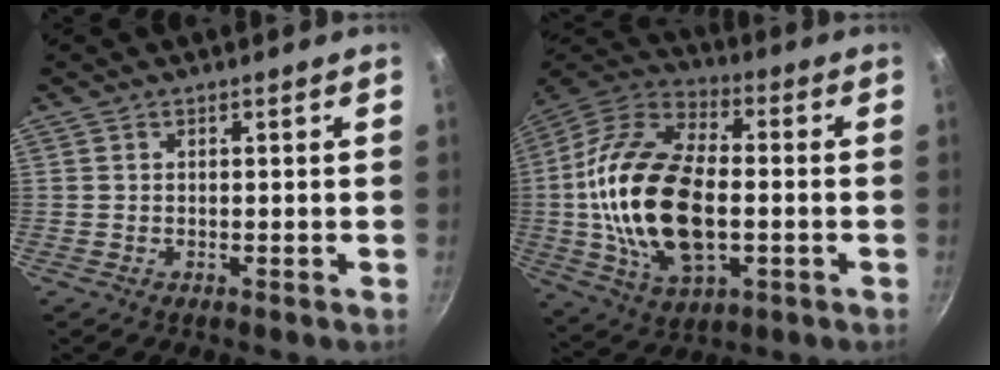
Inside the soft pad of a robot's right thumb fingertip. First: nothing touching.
{"total": 24.6, "force": [-1.9, 13.3, 20.6], "torque": [-0.405, 0.008, -0.032]}